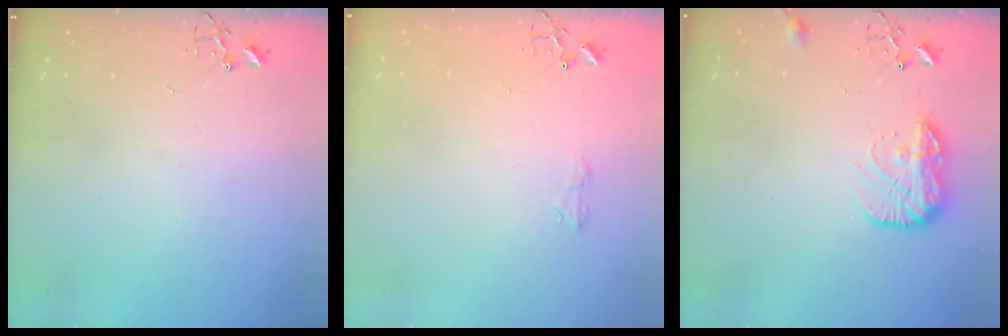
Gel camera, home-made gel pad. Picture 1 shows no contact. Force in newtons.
{"total": 5.2, "press": 5.2, "slide": 0.7}
{"total": 12.8, "press": 12.8, "slide": 0.7}